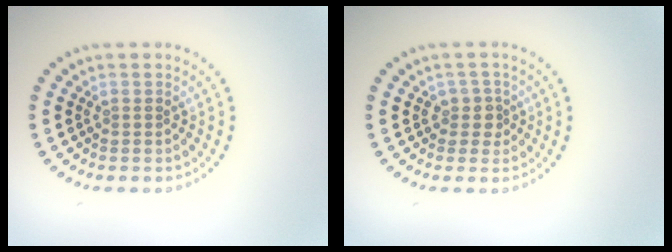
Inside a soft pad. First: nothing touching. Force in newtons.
{"total": 1.8, "press": 1.5, "slide": 1.1}